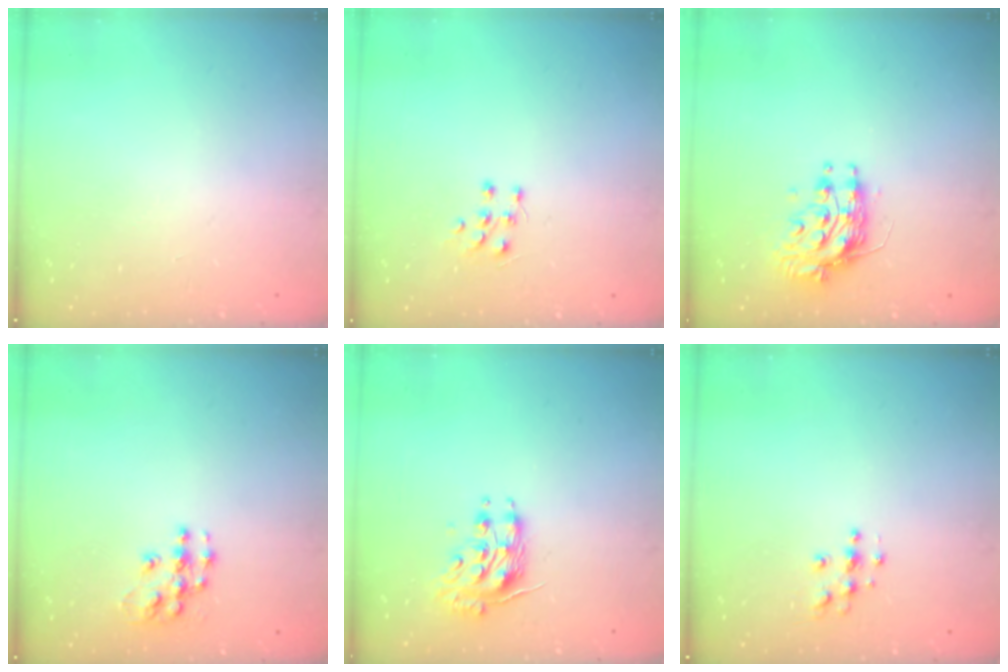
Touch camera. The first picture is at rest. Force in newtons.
{"total": 5.6, "press": 5.5, "slide": 1.0}
{"total": 9.2, "press": 9.2, "slide": 0.7}
{"total": 9.2, "press": 9.2, "slide": 0.5}
{"total": 10.2, "press": 10.2, "slide": 0.6}
{"total": 5.1, "press": 5.1, "slide": 0.3}